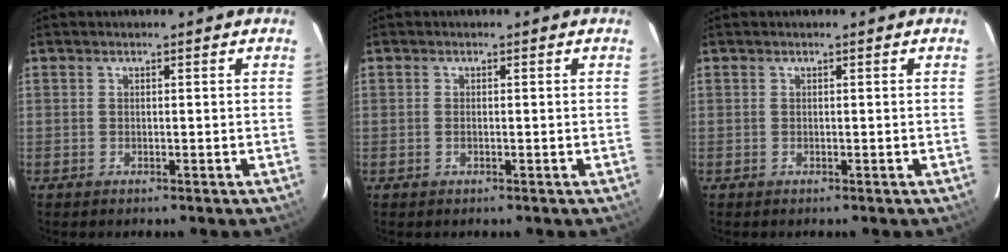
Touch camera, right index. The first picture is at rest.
{"total": 0.7, "force": [-0.2, 0.3, 0.5], "torque": [-0.012, -0.002, -0.004]}
{"total": 0.0}